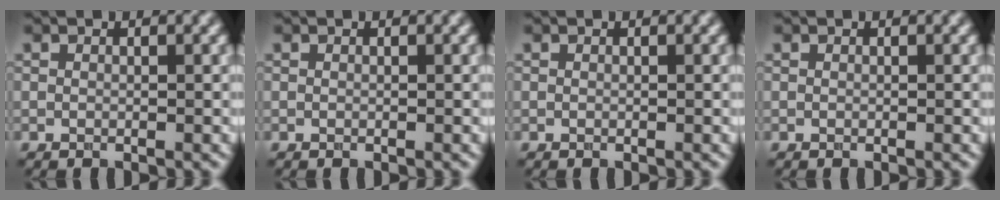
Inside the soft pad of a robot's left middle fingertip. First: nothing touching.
{"total": 0.0}
{"total": 0.0}
{"total": 0.0}